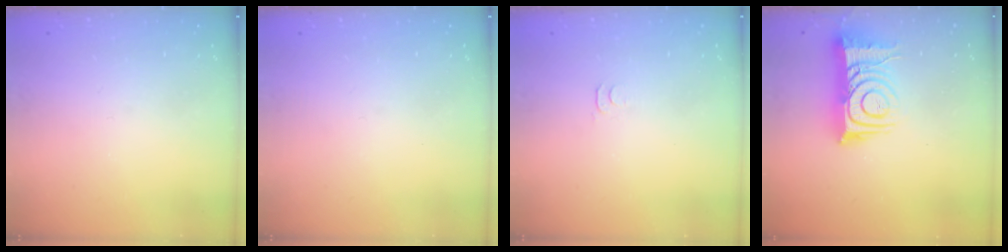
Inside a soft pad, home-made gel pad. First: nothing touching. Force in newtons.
{"total": 0.0}
{"total": 2.8, "press": 2.7, "slide": 0.5}
{"total": 14.0, "press": 14.0, "slide": 1.0}